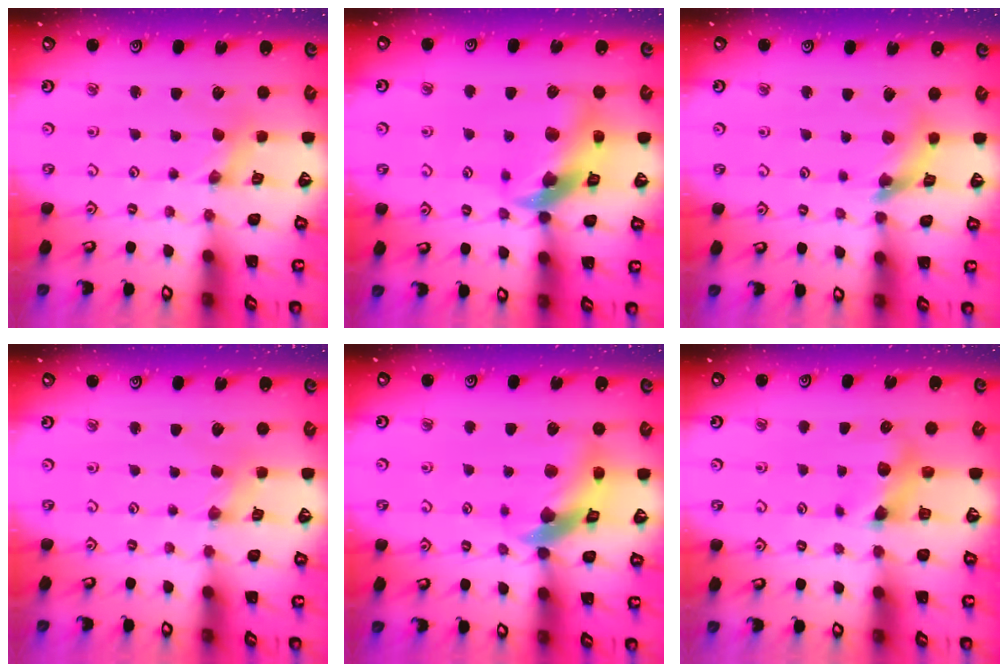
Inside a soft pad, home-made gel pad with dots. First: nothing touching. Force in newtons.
{"total": 14.5, "press": 14.4, "slide": 2.0}
{"total": 9.8, "press": 9.8, "slide": 1.0}
{"total": 1.2, "press": 1.2, "slide": 0.2}
{"total": 12.2, "press": 12.1, "slide": 1.9}
{"total": 6.7, "press": 6.7, "slide": 0.3}